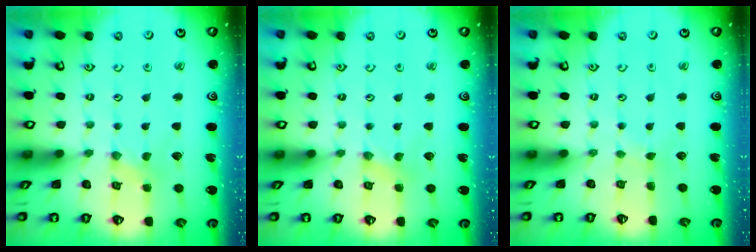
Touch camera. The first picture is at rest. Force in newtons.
{"total": 1.5, "press": 1.5, "slide": 0.4}
{"total": 1.2, "press": 1.2, "slide": 0.2}